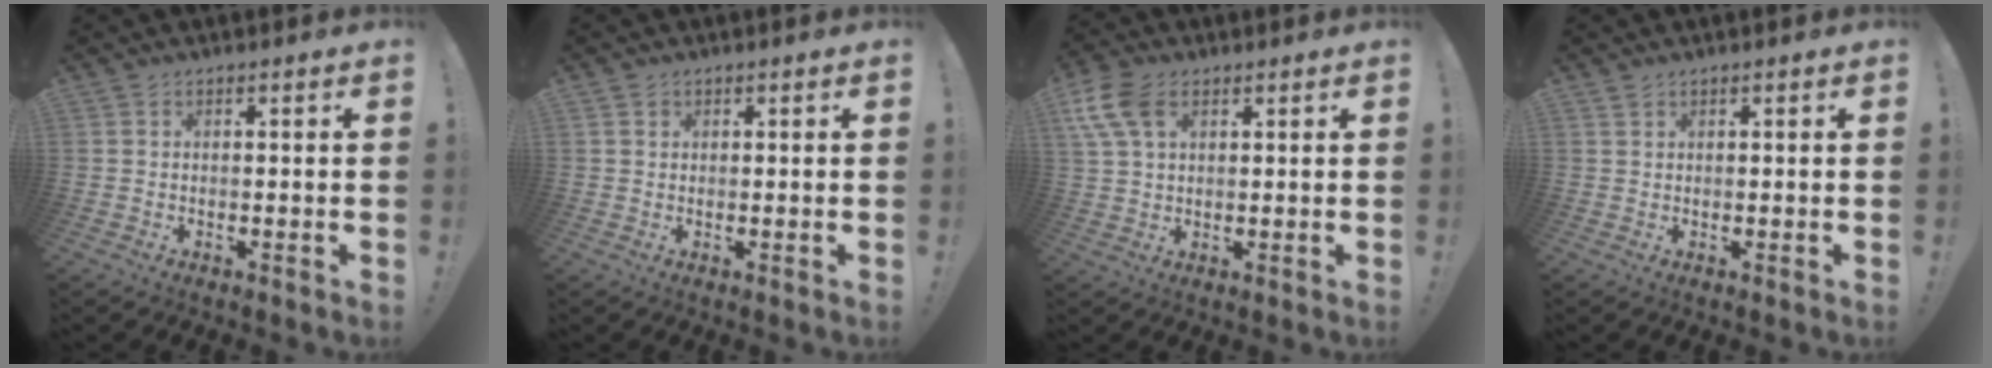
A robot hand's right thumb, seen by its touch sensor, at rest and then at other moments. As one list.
[{"total": 1.3, "force": [0.7, 1.1, 0.2], "torque": [0.003, -0.001, 0.012]}, {"total": 10.0, "force": [4.2, 6.3, 6.5], "torque": [-0.130, -0.007, 0.079]}, {"total": 1.1, "force": [0.9, 0.6, 0.2], "torque": [-0.004, 0.000, 0.017]}]